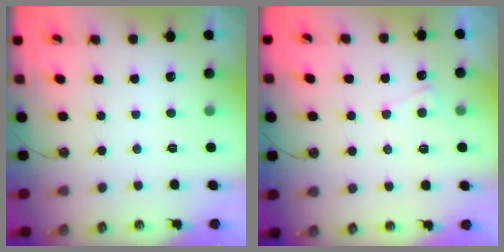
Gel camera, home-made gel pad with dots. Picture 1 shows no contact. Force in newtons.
{"total": 5.0, "press": 5.0, "slide": 0.5}